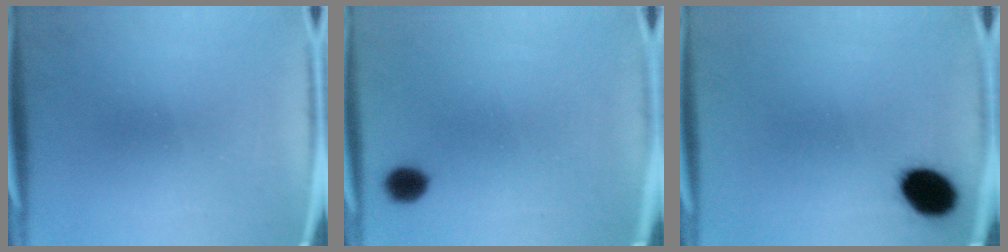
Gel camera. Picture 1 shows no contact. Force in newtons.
{"total": 4.2}
{"total": 8.3}